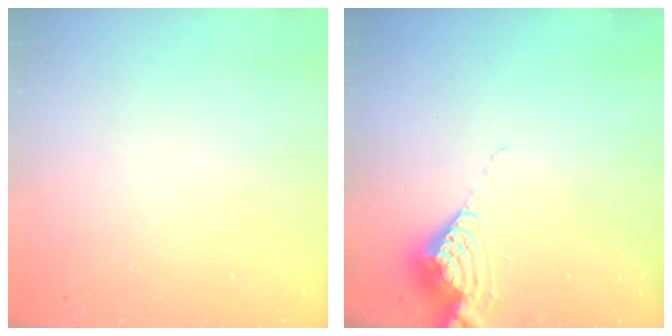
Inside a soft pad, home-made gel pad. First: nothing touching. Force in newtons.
{"total": 7.9, "press": 7.8, "slide": 0.8}